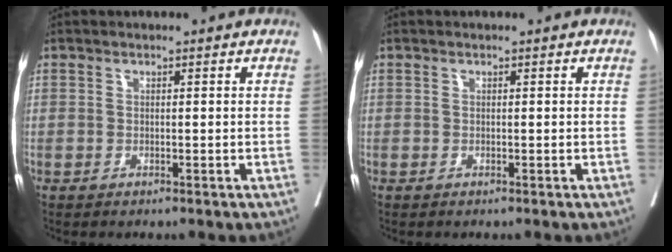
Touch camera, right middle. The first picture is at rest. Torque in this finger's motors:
{"motor_torque": [0.00, 0.00, 0.00, 0.00]}